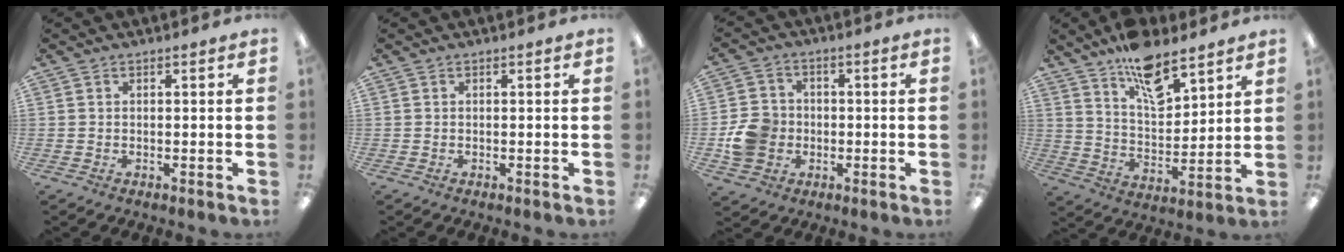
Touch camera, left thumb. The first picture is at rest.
{"total": 0.0}
{"total": 8.4, "force": [-1.6, 7.5, 3.4], "torque": [-0.068, 0.017, -0.026]}
{"total": 12.8, "force": [9.7, 5.1, 6.6], "torque": [-0.102, -0.058, 0.171]}